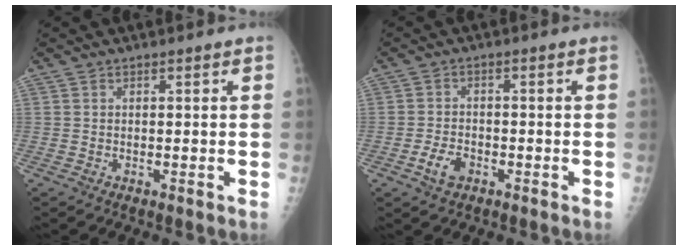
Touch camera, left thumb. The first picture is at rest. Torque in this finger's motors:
{"motor_torque": [-0.76, 0.65, 0.21, 0.13, 0.00]}